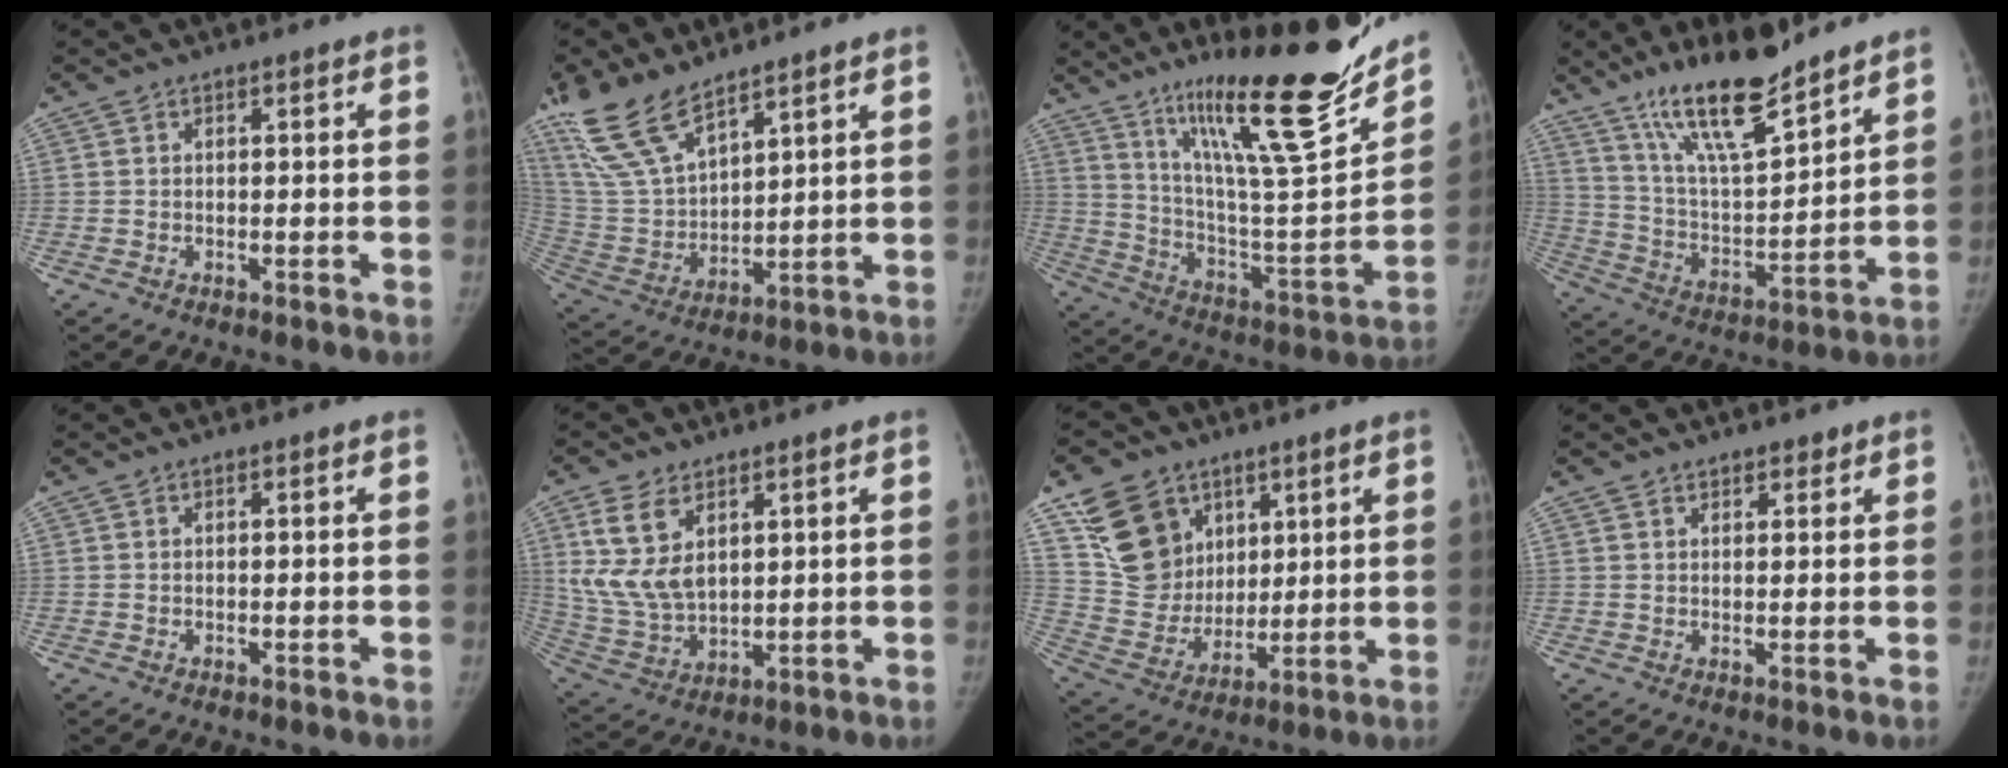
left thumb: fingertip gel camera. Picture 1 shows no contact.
{"total": 15.0, "force": [11.3, 5.7, 8.2], "torque": [-0.155, -0.044, 0.236]}
{"total": 26.4, "force": [18.6, 4.1, 18.3], "torque": [-0.262, -0.101, 0.310]}
{"total": 17.7, "force": [13.4, 4.2, 10.8], "torque": [-0.162, -0.077, 0.246]}
{"total": 0.0}
{"total": 11.9, "force": [4.9, 7.0, 8.3], "torque": [-0.160, -0.018, 0.114]}
{"total": 15.6, "force": [8.3, 11.8, 6.0], "torque": [-0.080, -0.033, 0.168]}
{"total": 2.1, "force": [1.7, 1.1, 0.5], "torque": [0.010, -0.010, 0.022]}